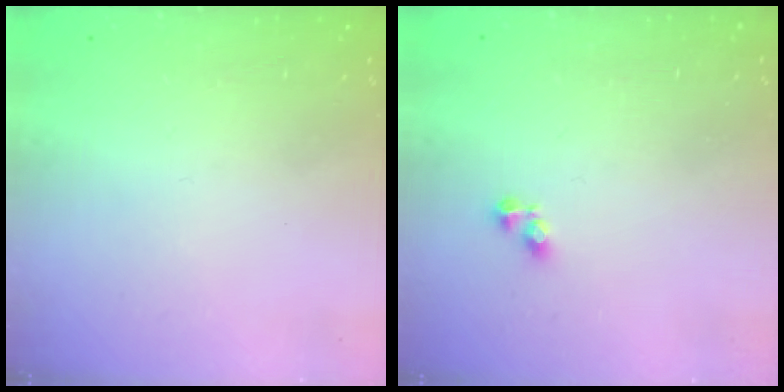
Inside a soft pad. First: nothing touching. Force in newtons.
{"total": 3.2, "press": 3.1, "slide": 0.4}